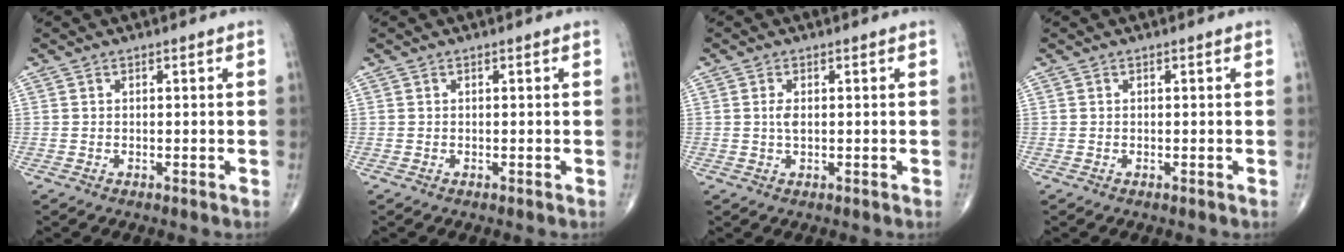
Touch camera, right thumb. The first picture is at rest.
{"total": 0.0}
{"total": 1.9, "force": [0.2, 0.9, 1.6], "torque": [-0.035, 0.000, 0.005]}
{"total": 0.0}